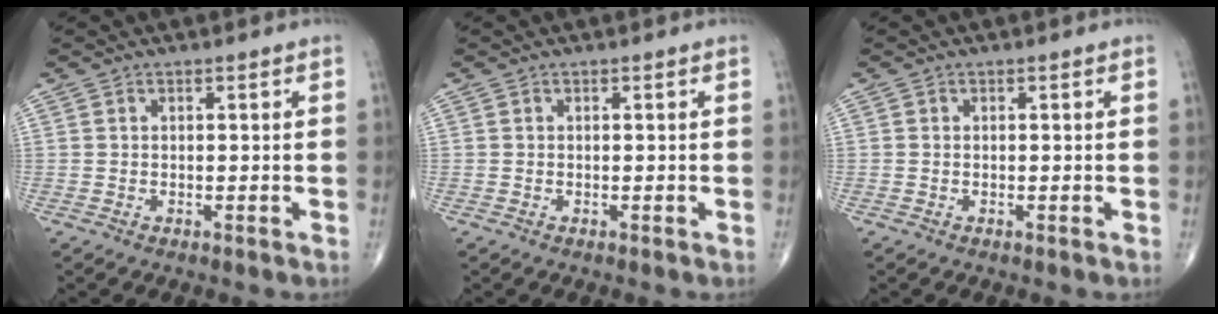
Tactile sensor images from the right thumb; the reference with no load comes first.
{"total": 0.0}
{"total": 0.0}